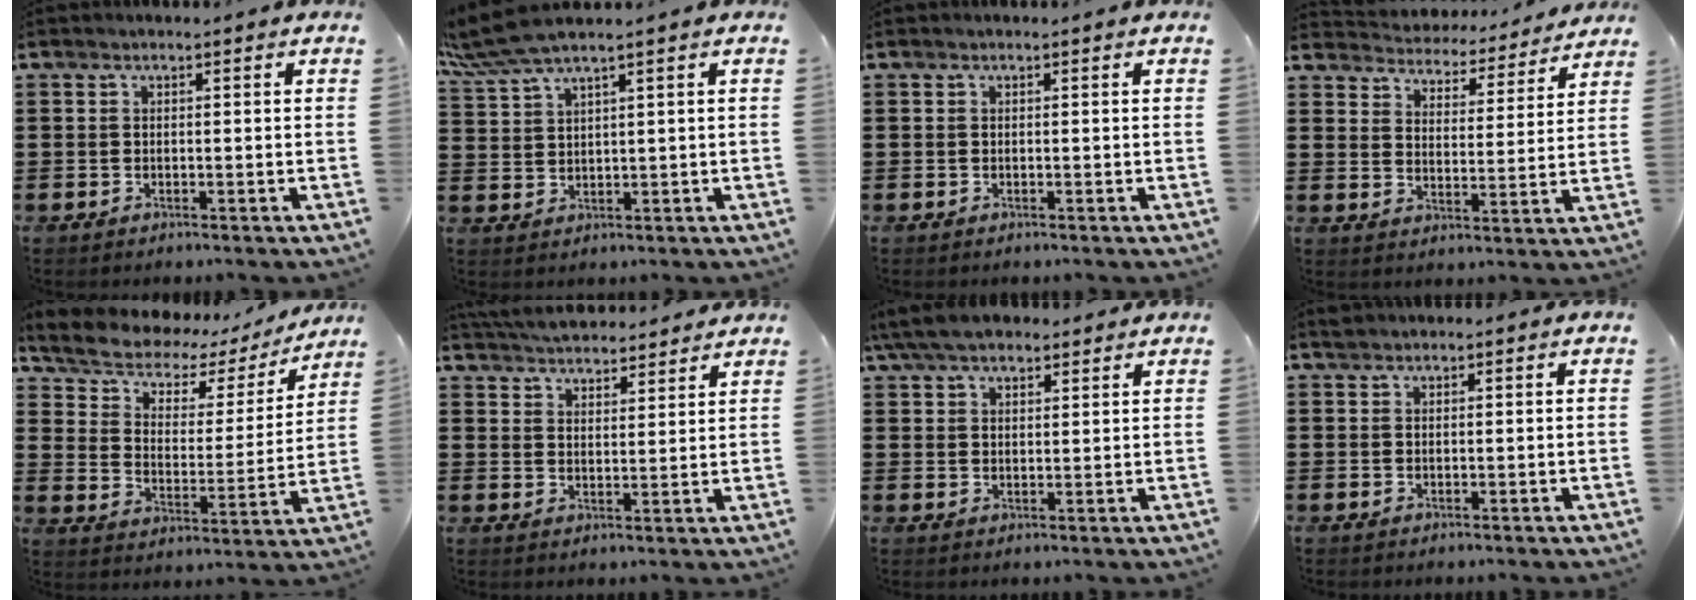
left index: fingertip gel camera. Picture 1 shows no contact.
{"total": 4.9, "force": [3.7, 0.3, 3.2], "torque": [-0.089, -0.009, 0.060]}
{"total": 0.0}
{"total": 4.4, "force": [4.4, 0.4, -0.1], "torque": [-0.026, -0.039, 0.071]}
{"total": 5.3, "force": [4.5, 2.5, 1.4], "torque": [-0.057, -0.032, 0.072]}
{"total": 4.9, "force": [4.8, 0.5, 0.5], "torque": [-0.028, -0.022, 0.087]}
{"total": 6.1, "force": [5.1, 2.0, 2.8], "torque": [-0.069, -0.002, 0.096]}
{"total": 0.9, "force": [0.9, 0.3, 0.2], "torque": [-0.006, 0.001, 0.018]}